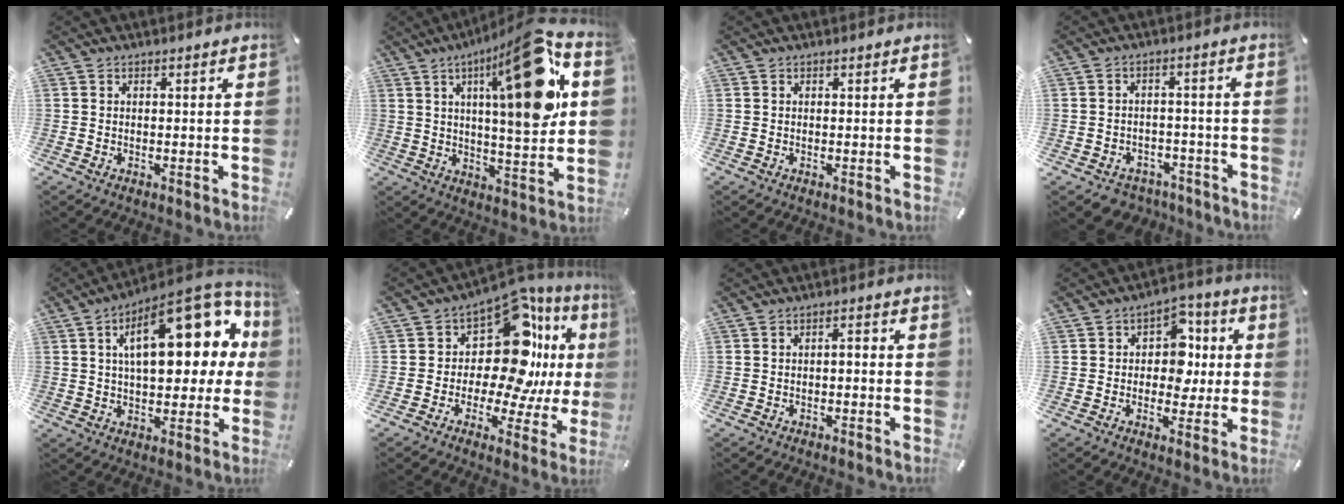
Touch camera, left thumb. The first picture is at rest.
{"total": 25.1, "force": [9.1, 7.5, 22.2], "torque": [-0.306, -0.045, 0.128]}
{"total": 0.0}
{"total": 4.5, "force": [-3.0, 3.3, 1.0], "torque": [-0.014, 0.020, -0.054]}
{"total": 21.9, "force": [7.0, 10.4, 18.0], "torque": [-0.245, -0.027, 0.110]}
{"total": 16.8, "force": [5.5, 10.4, 12.0], "torque": [-0.192, -0.069, 0.086]}
{"total": 2.0, "force": [-1.2, 0.8, 1.4], "torque": [-0.026, 0.010, -0.026]}
{"total": 9.7, "force": [0.0, 7.9, 5.6], "torque": [-0.069, 0.007, -0.003]}